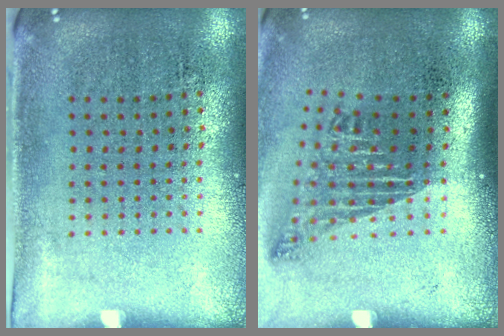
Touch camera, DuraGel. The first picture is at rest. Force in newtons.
{"total": 1.8, "press": 1.1, "slide": 1.4}